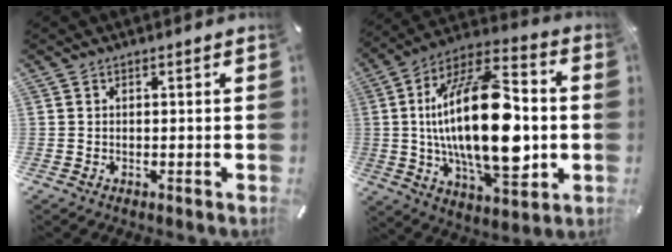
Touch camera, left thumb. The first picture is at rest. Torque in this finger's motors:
{"motor_torque": [0.98, 2.58, 2.77, 0.00, 1.05]}